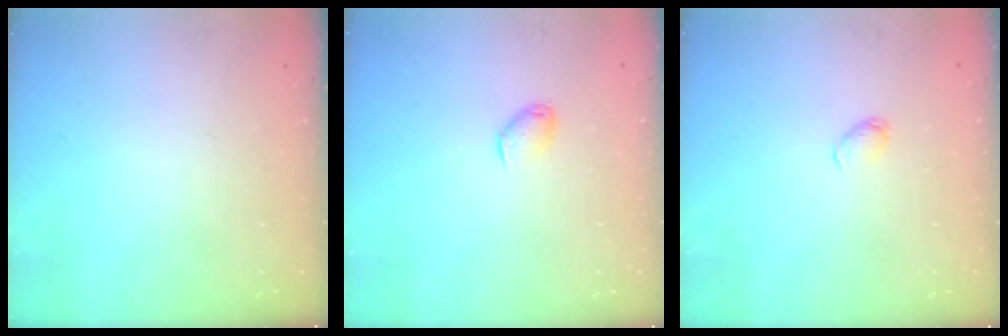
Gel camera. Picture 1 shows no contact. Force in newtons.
{"total": 5.5, "press": 5.4, "slide": 1.2}
{"total": 3.1, "press": 3.1, "slide": 0.5}